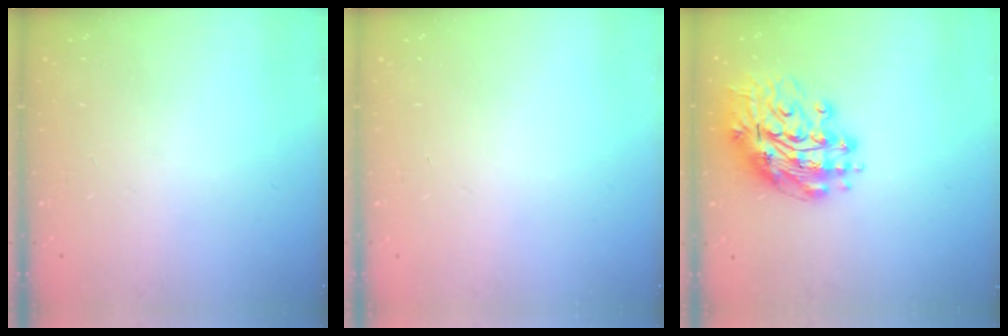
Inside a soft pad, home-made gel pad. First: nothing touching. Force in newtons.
{"total": 0.0}
{"total": 14.3, "press": 14.2, "slide": 1.9}